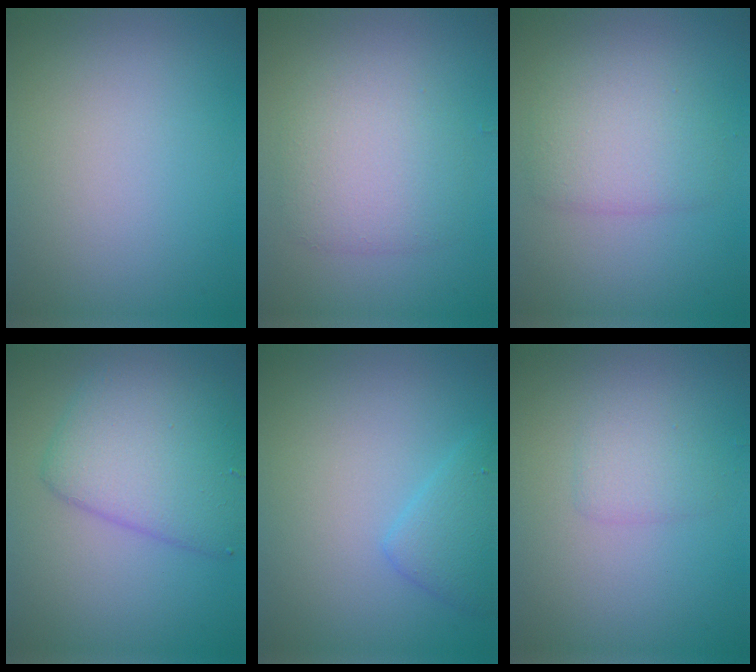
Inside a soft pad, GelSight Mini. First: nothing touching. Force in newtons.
{"total": 3.7, "press": 3.7, "slide": 0.1}
{"total": 3.4, "press": 3.4, "slide": 0.1}
{"total": 6.0, "press": 6.0, "slide": 0.2}
{"total": 2.4, "press": 2.4, "slide": 0.1}
{"total": 1.7, "press": 1.7, "slide": 0.0}